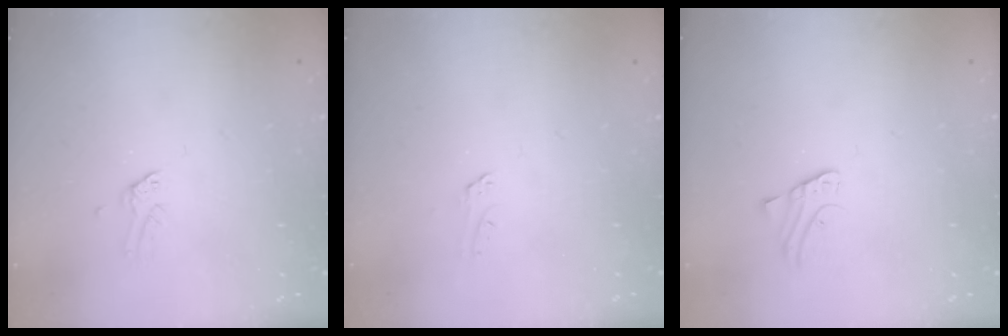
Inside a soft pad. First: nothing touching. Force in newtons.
{"total": 1.5, "press": 1.4, "slide": 0.1}
{"total": 1.8, "press": 1.8, "slide": 0.1}